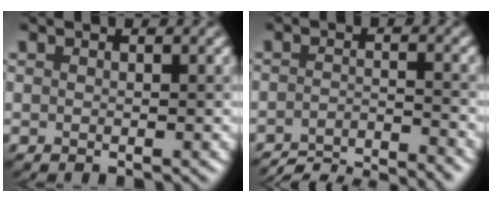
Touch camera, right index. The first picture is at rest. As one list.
[{"total": 6.7, "force": [-6.2, 0.9, 2.1], "torque": [-0.039, -0.002, -0.103]}]